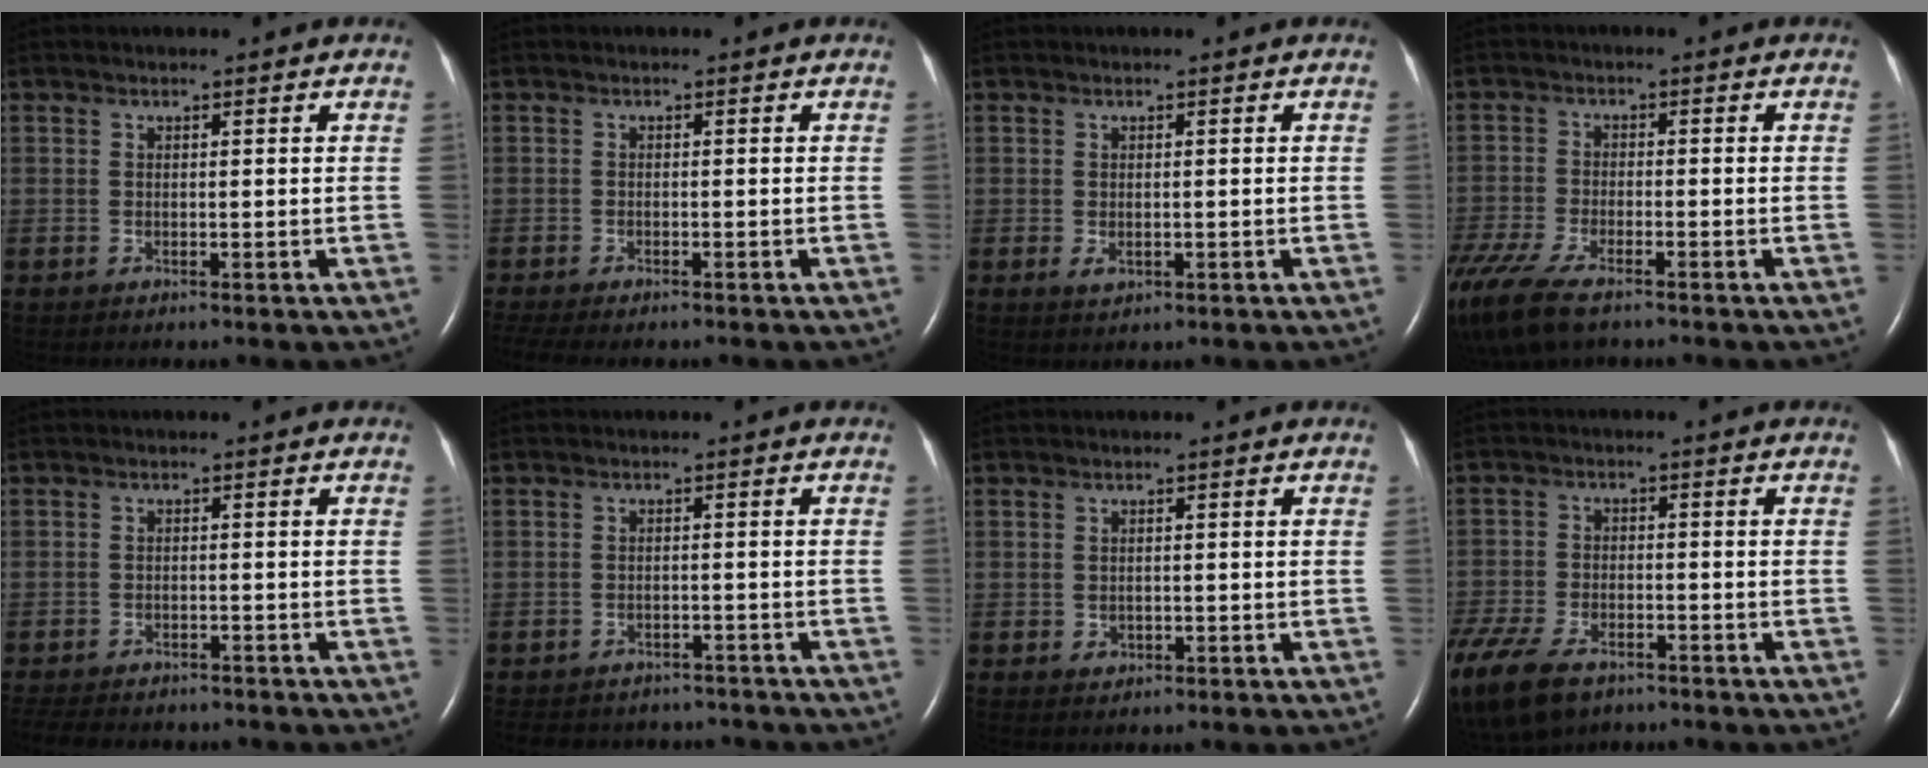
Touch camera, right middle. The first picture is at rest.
{"total": 7.6, "force": [-6.2, 2.2, 3.8], "torque": [-0.069, -0.005, -0.091]}
{"total": 1.6, "force": [-0.4, 0.9, 1.2], "torque": [-0.024, -0.003, -0.001]}
{"total": 11.9, "force": [-8.6, 3.7, 7.3], "torque": [-0.153, -0.027, -0.150]}
{"total": 12.0, "force": [-10.3, 4.1, 4.6], "torque": [-0.098, -0.008, -0.136]}
{"total": 5.3, "force": [-4.6, 2.6, 0.2], "torque": [0.001, 0.007, -0.051]}
{"total": 1.2, "force": [-0.4, 1.0, 0.5], "torque": [-0.011, 0.001, -0.001]}
{"total": 18.3, "force": [-11.6, 10.0, 10.0], "torque": [-0.298, -0.043, -0.191]}